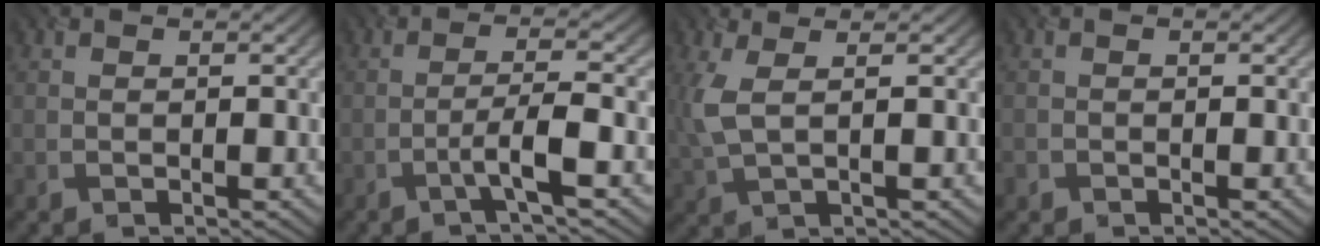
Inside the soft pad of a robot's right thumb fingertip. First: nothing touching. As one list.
[{"total": 3.9, "force": [-2.1, 0.0, 3.3], "torque": [-0.059, 0.015, -0.056]}, {"total": 4.4, "force": [1.2, 1.3, 4.0], "torque": [-0.105, 0.004, 0.023]}, {"total": 0.7, "force": [-0.5, 0.4, 0.2], "torque": [-0.006, -0.005, -0.008]}]